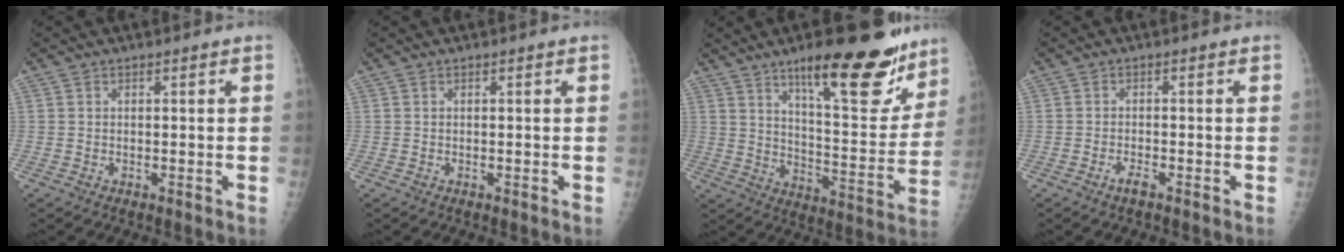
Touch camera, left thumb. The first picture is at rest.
{"total": 0.0}
{"total": 22.1, "force": [14.4, 6.4, 15.5], "torque": [-0.173, -0.081, 0.216]}
{"total": 1.7, "force": [-1.2, 0.4, 1.2], "torque": [-0.029, 0.004, -0.023]}